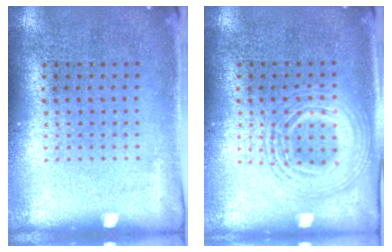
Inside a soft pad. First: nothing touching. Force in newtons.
{"total": 2.1, "press": 2.0, "slide": 0.3}